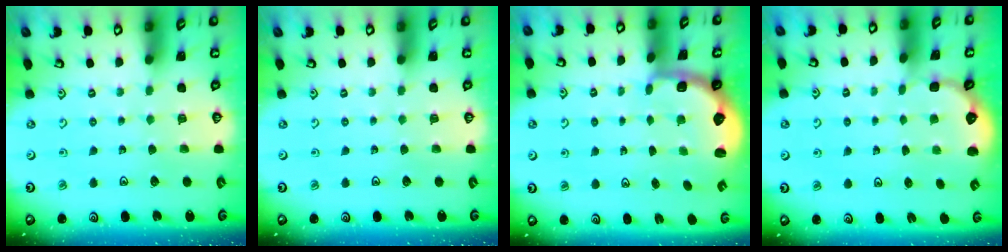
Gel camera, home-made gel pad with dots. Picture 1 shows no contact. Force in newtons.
{"total": 0.0}
{"total": 2.6, "press": 1.9, "slide": 1.7}
{"total": 1.8, "press": 1.0, "slide": 1.4}